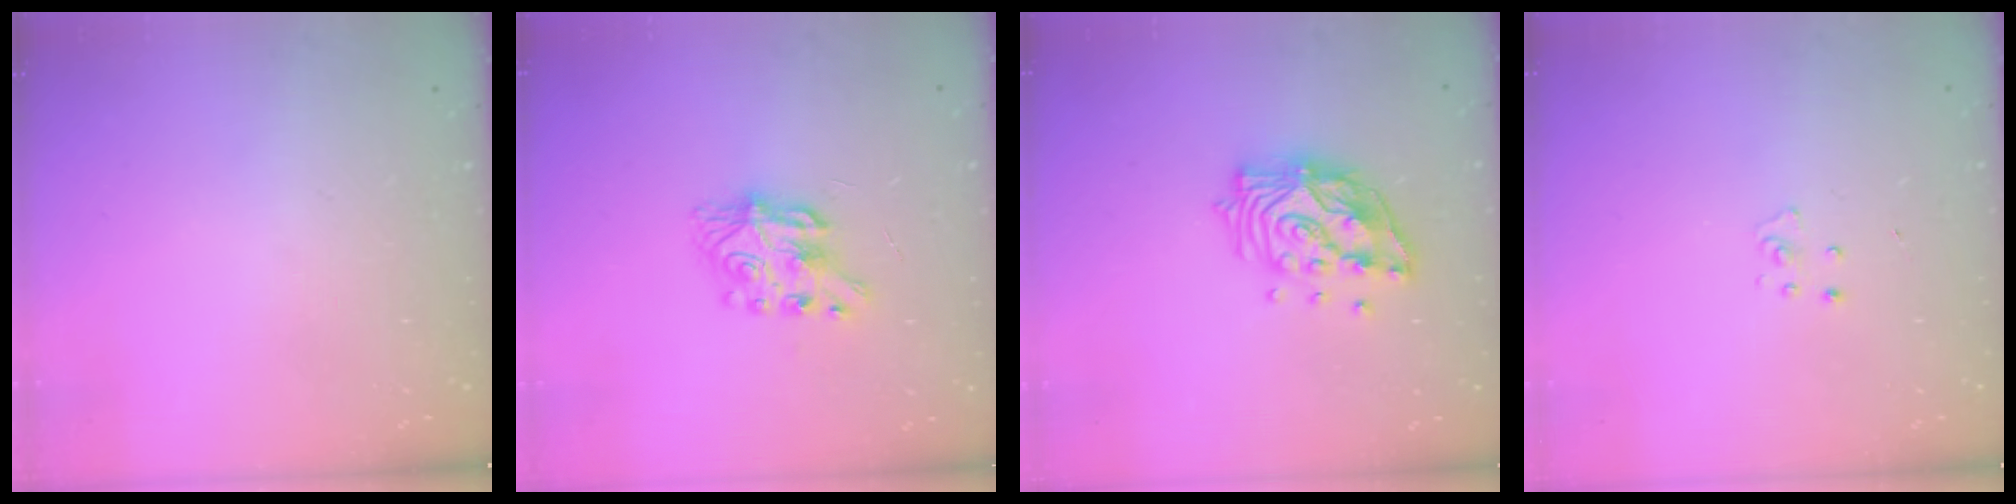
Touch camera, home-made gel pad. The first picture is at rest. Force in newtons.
{"total": 7.9, "press": 7.9, "slide": 0.3}
{"total": 14.5, "press": 14.4, "slide": 1.6}
{"total": 2.7, "press": 2.7, "slide": 0.3}